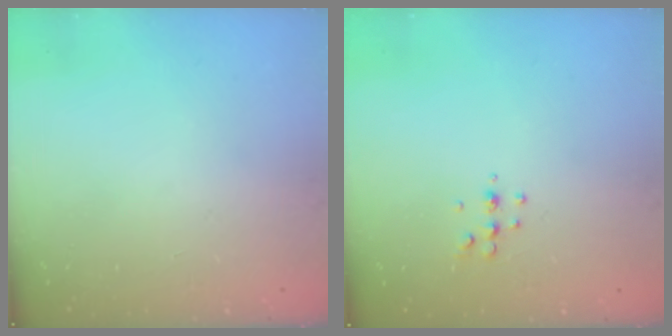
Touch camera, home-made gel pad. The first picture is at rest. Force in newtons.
{"total": 4.5, "press": 4.3, "slide": 1.2}